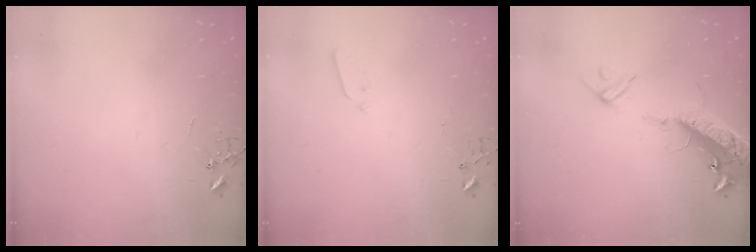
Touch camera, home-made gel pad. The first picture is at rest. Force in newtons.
{"total": 3.1, "press": 3.1, "slide": 0.7}
{"total": 16.4, "press": 16.1, "slide": 3.1}